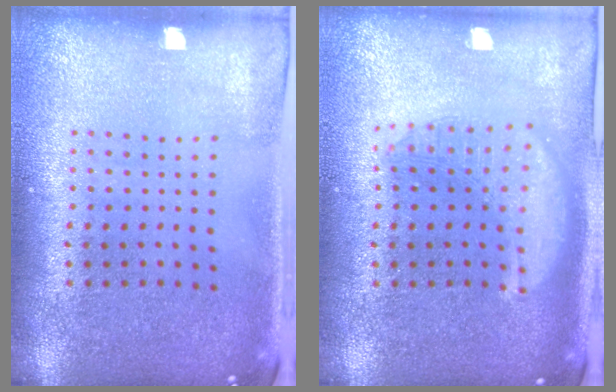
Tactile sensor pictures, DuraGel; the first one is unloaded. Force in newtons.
{"total": 2.9, "press": 2.9, "slide": 0.3}